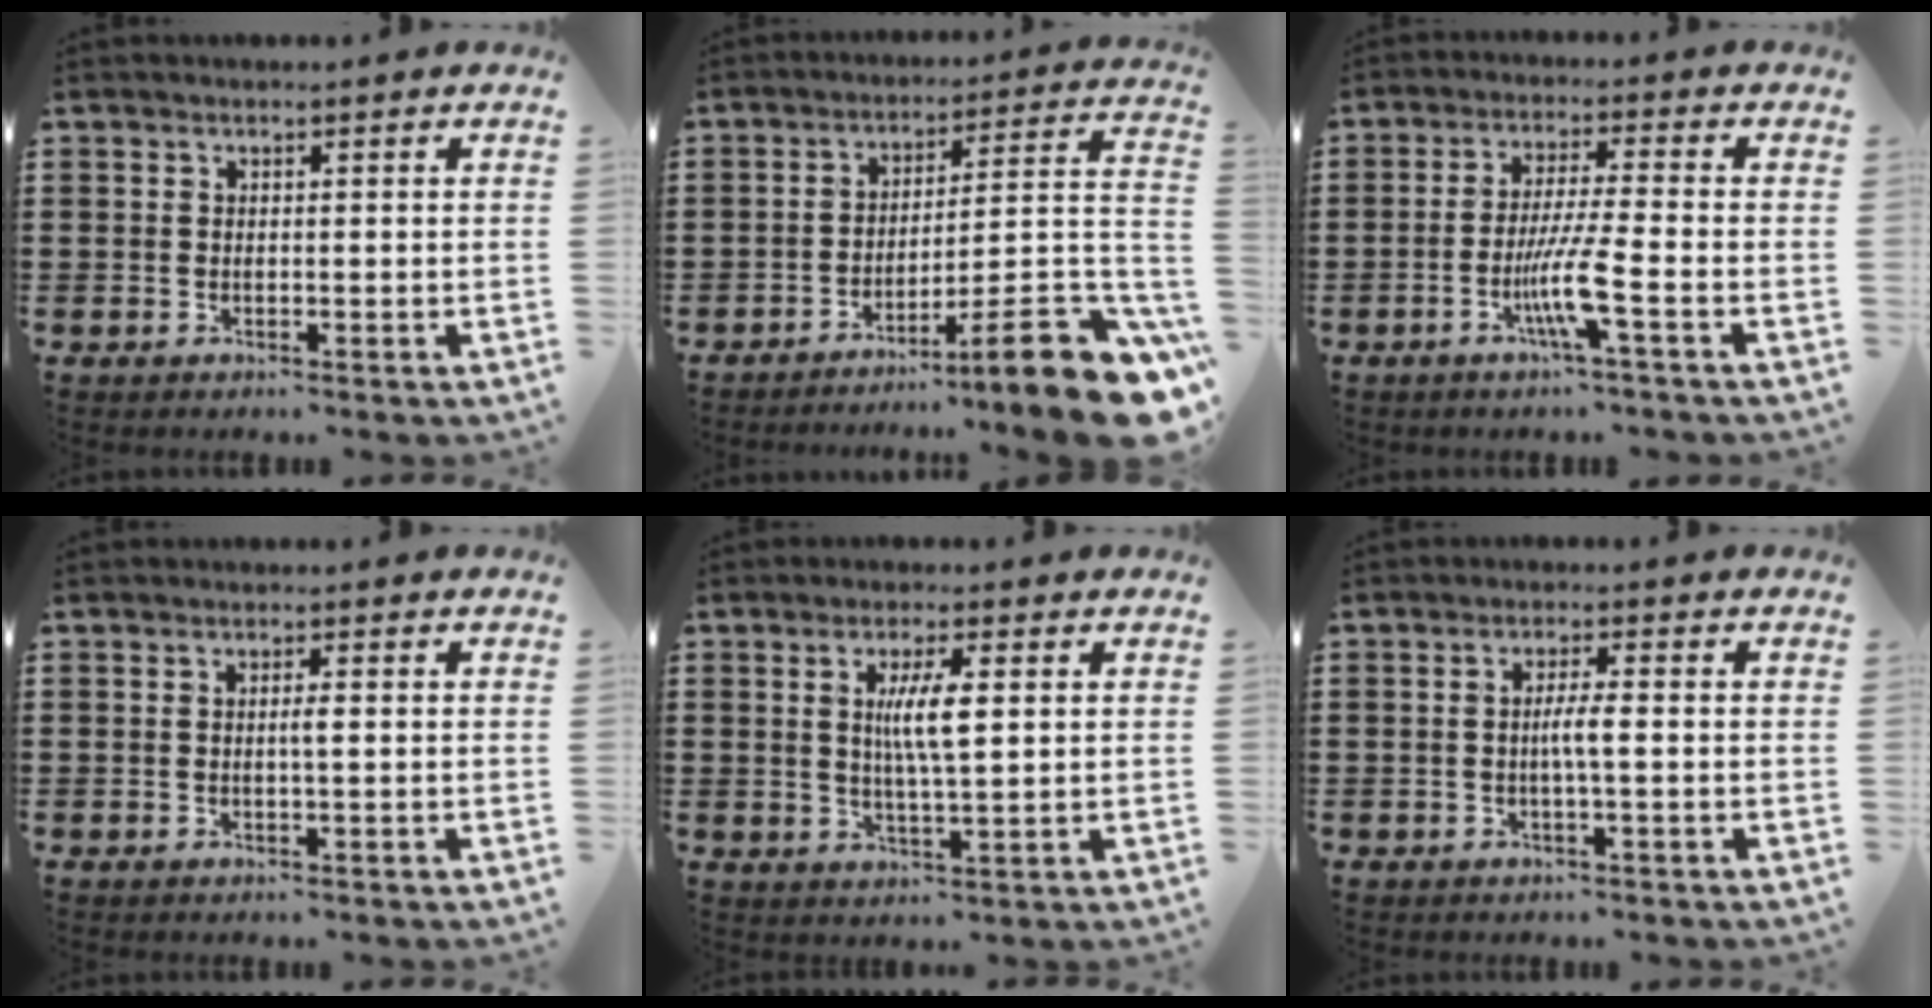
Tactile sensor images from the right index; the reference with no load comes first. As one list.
[{"total": 11.7, "force": [-6.8, 1.4, 9.3], "torque": [-0.115, 0.000, -0.124]}, {"total": 7.2, "force": [-2.9, -0.2, 6.6], "torque": [-0.130, -0.016, -0.056]}, {"total": 1.2, "force": [-0.1, 0.0, 1.2], "torque": [-0.024, -0.002, -0.002]}, {"total": 5.7, "force": [1.1, 1.0, 5.5], "torque": [-0.107, 0.003, 0.016]}, {"total": 2.9, "force": [-0.4, 0.1, 2.8], "torque": [-0.058, -0.008, -0.011]}]